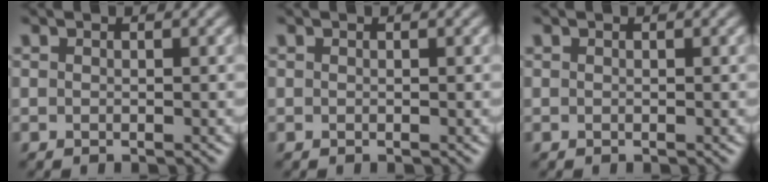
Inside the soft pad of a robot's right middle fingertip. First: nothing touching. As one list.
[{"total": 0.0}, {"total": 0.0}]